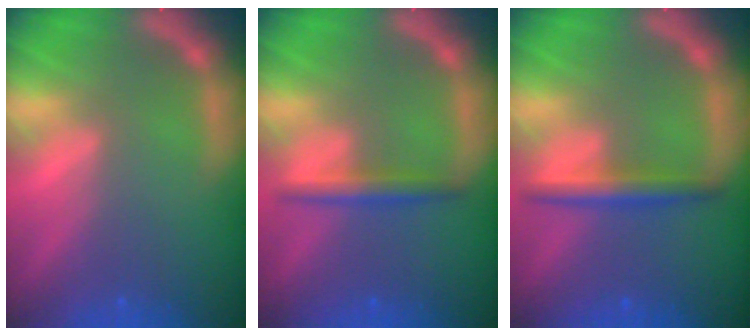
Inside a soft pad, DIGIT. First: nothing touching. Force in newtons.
{"total": 2.4}
{"total": 3.0}